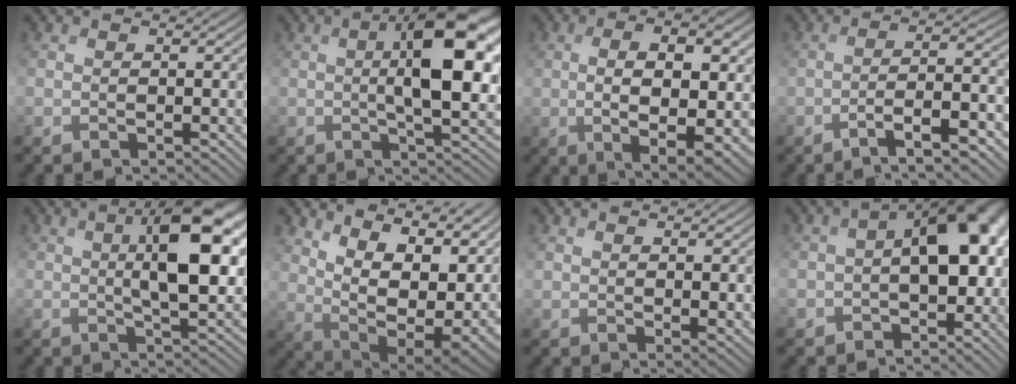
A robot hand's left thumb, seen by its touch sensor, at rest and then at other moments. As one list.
[{"total": 11.2, "force": [1.5, 3.9, 10.4], "torque": [-0.159, 0.005, 0.022]}, {"total": 11.2, "force": [0.4, 4.6, 10.3], "torque": [-0.182, -0.010, 0.014]}, {"total": 8.3, "force": [-4.5, 1.4, 6.8], "torque": [-0.096, 0.019, -0.084]}, {"total": 10.7, "force": [2.4, 3.8, 9.7], "torque": [-0.154, 0.004, 0.036]}, {"total": 17.0, "force": [4.4, 8.7, 13.9], "torque": [-0.213, 0.018, 0.103]}, {"total": 3.4, "force": [2.0, 1.4, 2.4], "torque": [-0.050, -0.004, 0.045]}, {"total": 11.4, "force": [-1.3, 7.1, 8.8], "torque": [-0.119, -0.005, -0.022]}]